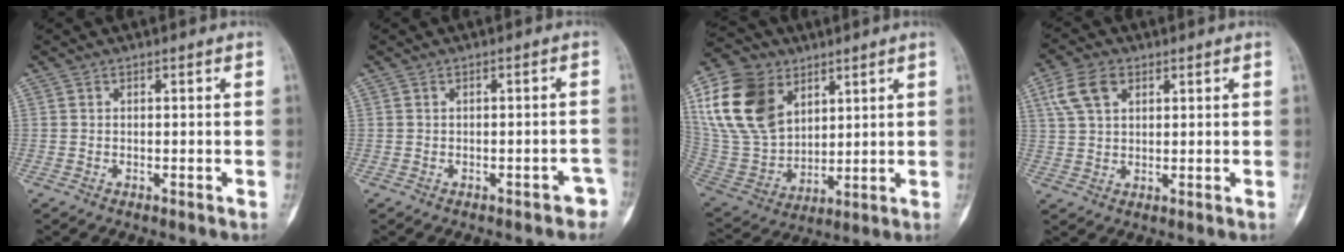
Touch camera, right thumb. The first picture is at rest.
{"total": 2.3, "force": [-1.6, 1.0, 1.3], "torque": [-0.002, 0.020, -0.018]}
{"total": 20.1, "force": [8.1, 14.2, 11.7], "torque": [-0.220, -0.019, 0.164]}
{"total": 6.8, "force": [3.0, 4.2, 4.4], "torque": [-0.079, 0.003, 0.060]}